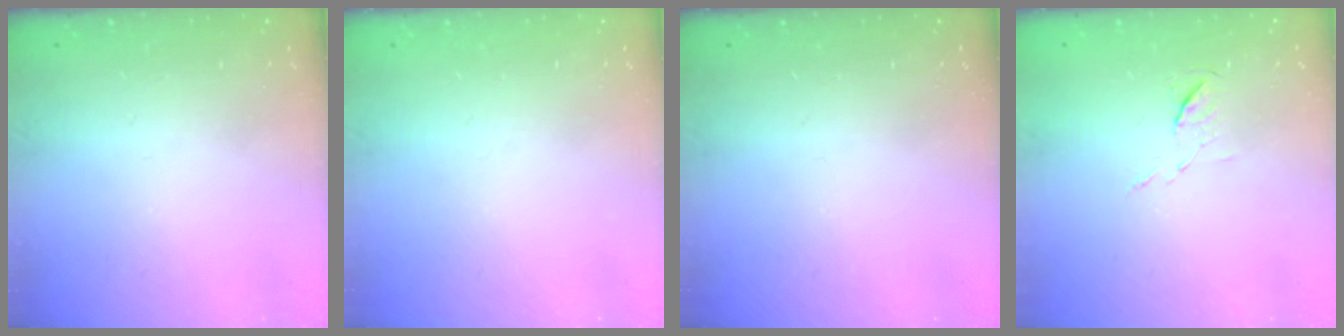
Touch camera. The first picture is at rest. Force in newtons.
{"total": 0.0}
{"total": 0.0}
{"total": 5.3, "press": 5.3, "slide": 0.5}